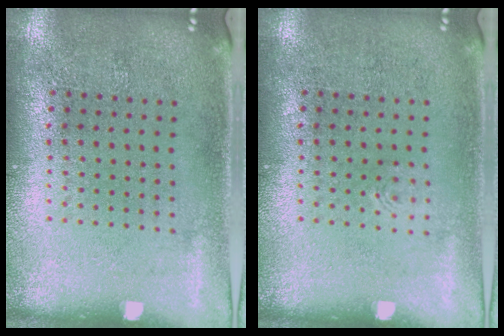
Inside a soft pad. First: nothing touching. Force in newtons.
{"total": 0.6, "press": 0.6, "slide": 0.1}